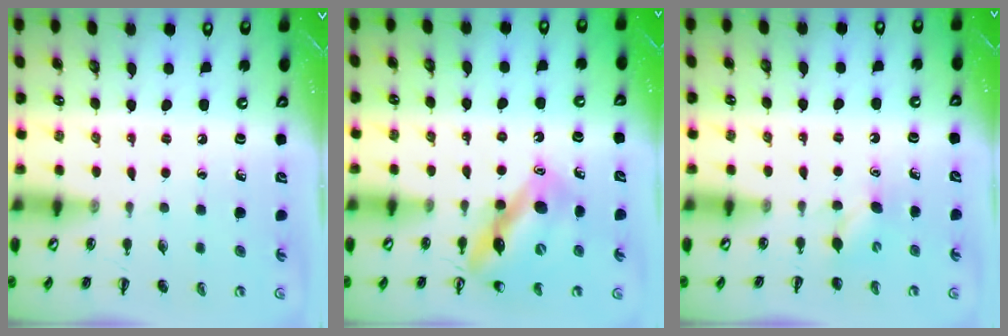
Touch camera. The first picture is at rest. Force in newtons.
{"total": 11.0, "press": 10.5, "slide": 3.4}
{"total": 3.5, "press": 3.3, "slide": 1.1}